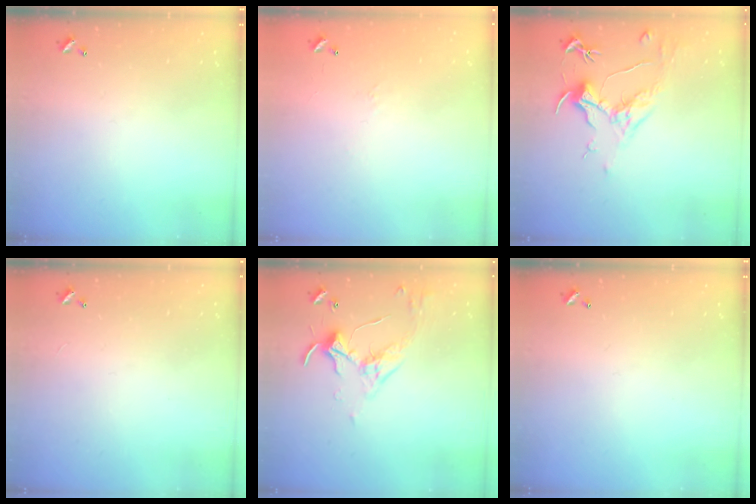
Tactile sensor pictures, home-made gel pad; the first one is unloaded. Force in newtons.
{"total": 6.6, "press": 6.6, "slide": 0.8}
{"total": 1.5, "press": 1.3, "slide": 0.8}
{"total": 2.8, "press": 2.8, "slide": 0.3}
{"total": 3.4, "press": 3.4, "slide": 0.7}
{"total": 0.0}